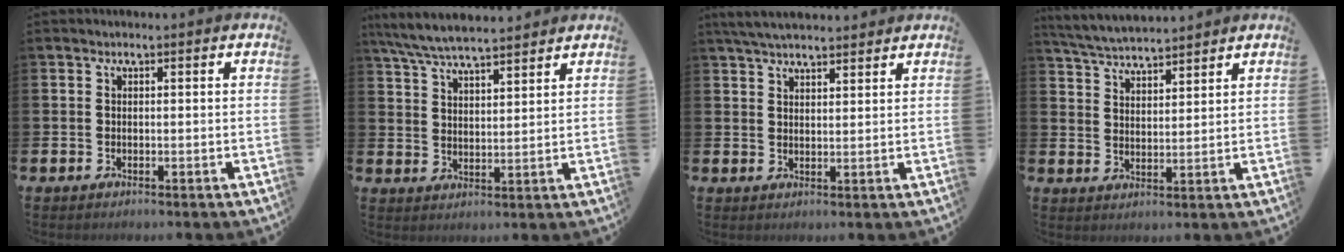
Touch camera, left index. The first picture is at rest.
{"total": 6.4, "force": [6.1, 0.7, 1.9], "torque": [-0.060, -0.025, 0.112]}
{"total": 4.5, "force": [4.2, 1.0, 1.3], "torque": [-0.032, -0.011, 0.079]}
{"total": 4.8, "force": [4.8, 0.3, 0.4], "torque": [-0.027, -0.027, 0.086]}